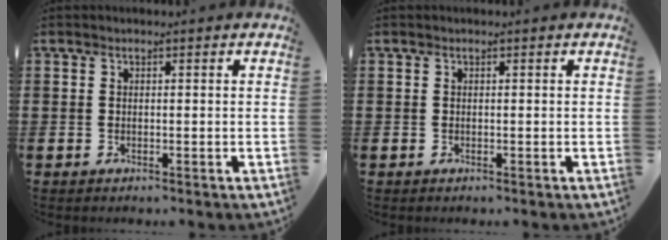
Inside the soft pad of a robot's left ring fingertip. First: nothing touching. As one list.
[{"total": 0.0}]